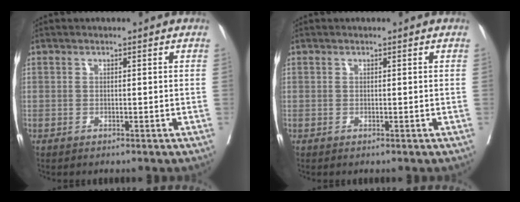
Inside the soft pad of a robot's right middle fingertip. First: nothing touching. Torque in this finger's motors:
{"motor_torque": [0.04, -0.19, 0.03, 0.00]}